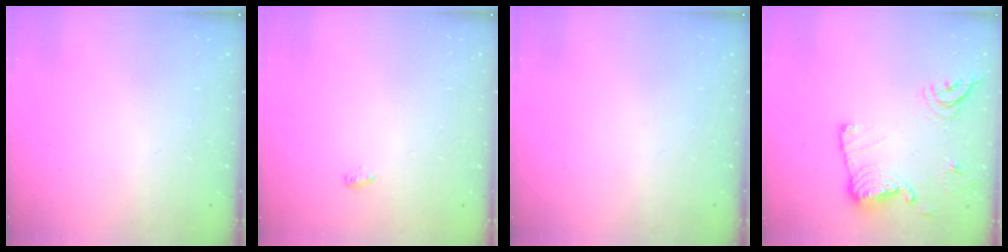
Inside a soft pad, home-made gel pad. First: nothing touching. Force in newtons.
{"total": 6.5, "press": 3.1, "slide": 5.7}
{"total": 0.0}
{"total": 14.9, "press": 14.9, "slide": 0.4}